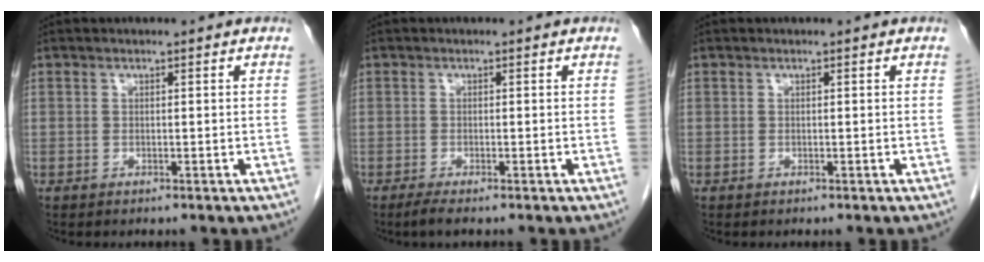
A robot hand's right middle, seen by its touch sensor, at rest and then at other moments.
{"total": 1.6, "force": [-1.2, 0.0, 1.0], "torque": [-0.030, -0.007, -0.025]}
{"total": 0.0}